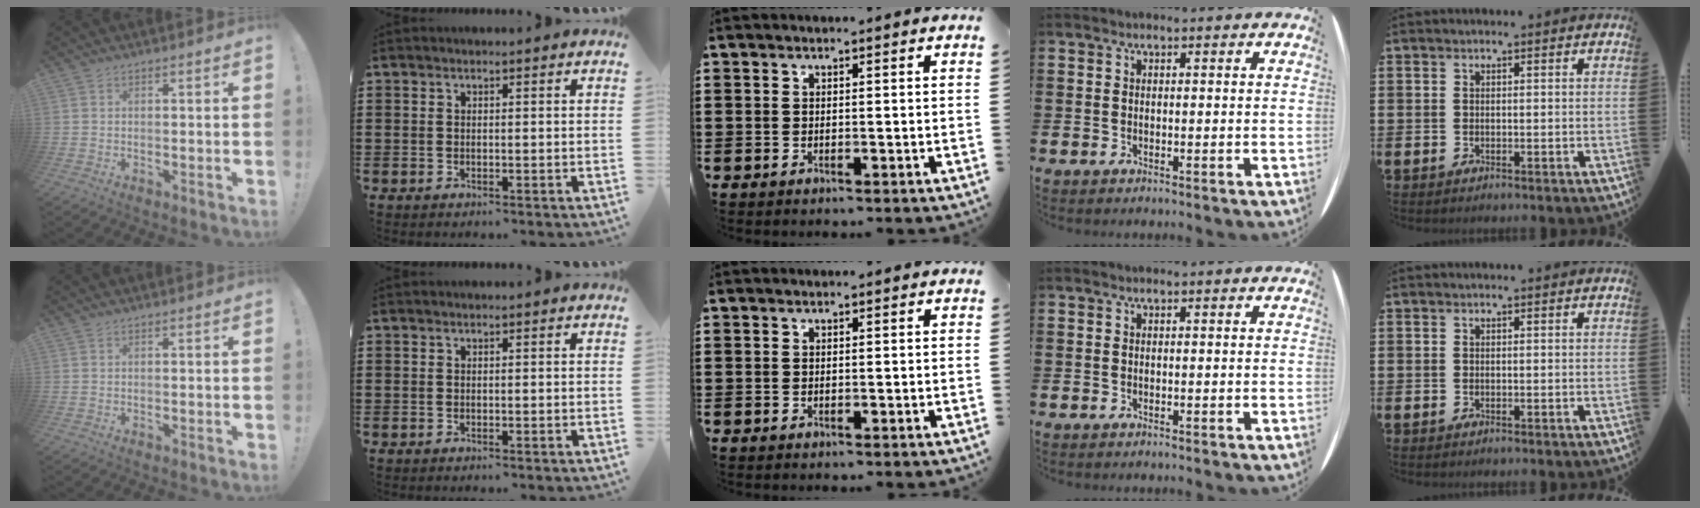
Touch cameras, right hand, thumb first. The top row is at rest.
{}